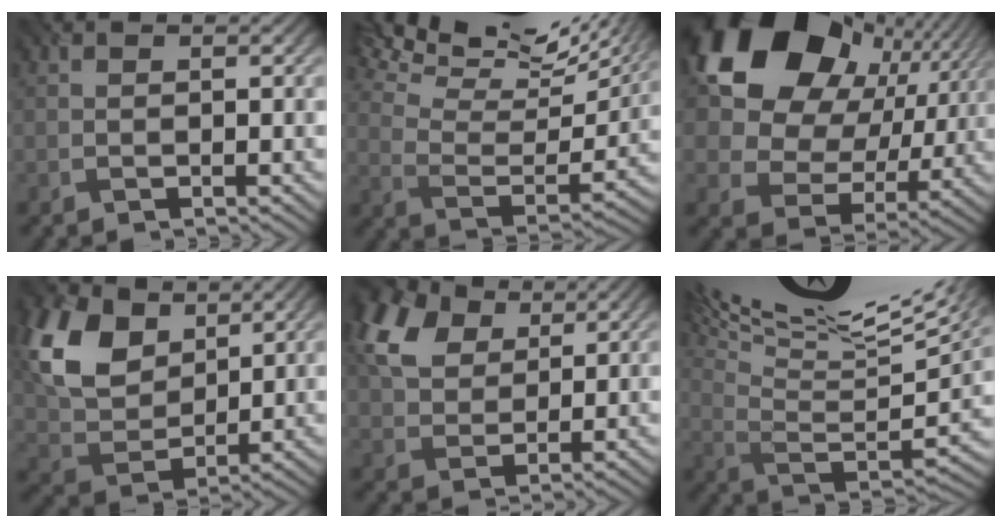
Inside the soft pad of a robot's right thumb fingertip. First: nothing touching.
{"total": 18.6, "force": [14.2, 4.8, 11.0], "torque": [-0.218, 0.016, 0.201]}
{"total": 18.0, "force": [7.0, 12.9, 10.3], "torque": [-0.206, 0.021, 0.125]}
{"total": 12.3, "force": [5.6, 7.9, 7.6], "torque": [-0.201, 0.019, 0.106]}
{"total": 10.1, "force": [5.2, 6.2, 6.0], "torque": [-0.164, 0.023, 0.099]}
{"total": 19.8, "force": [12.6, 5.0, 14.4], "torque": [-0.294, 0.030, 0.192]}